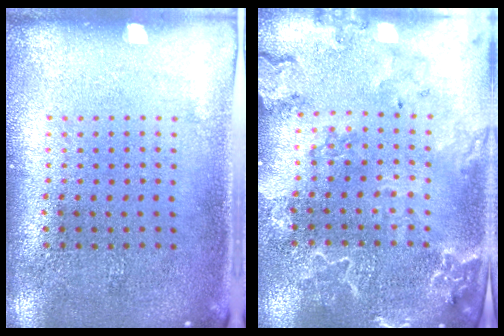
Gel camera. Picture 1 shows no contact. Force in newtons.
{"total": 2.7, "press": 2.5, "slide": 1.0}